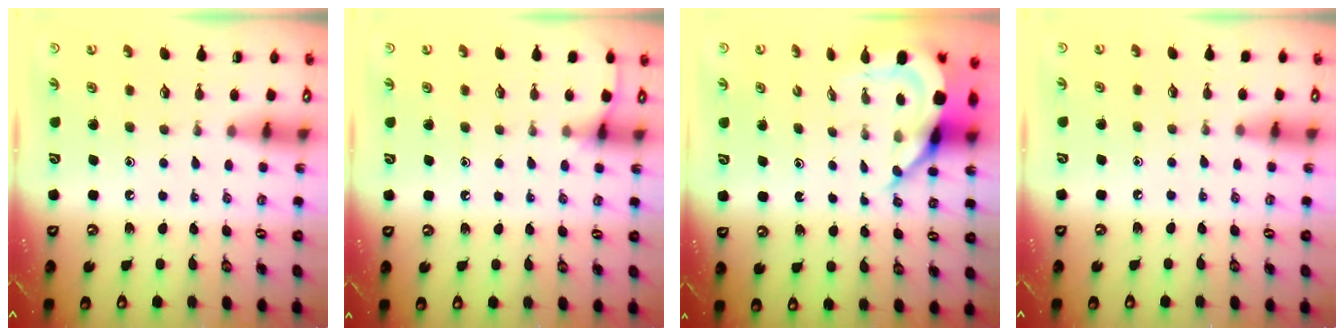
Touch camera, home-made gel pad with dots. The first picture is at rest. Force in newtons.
{"total": 4.2, "press": 4.1, "slide": 0.6}
{"total": 7.7, "press": 7.6, "slide": 1.0}
{"total": 4.0, "press": 3.9, "slide": 0.5}